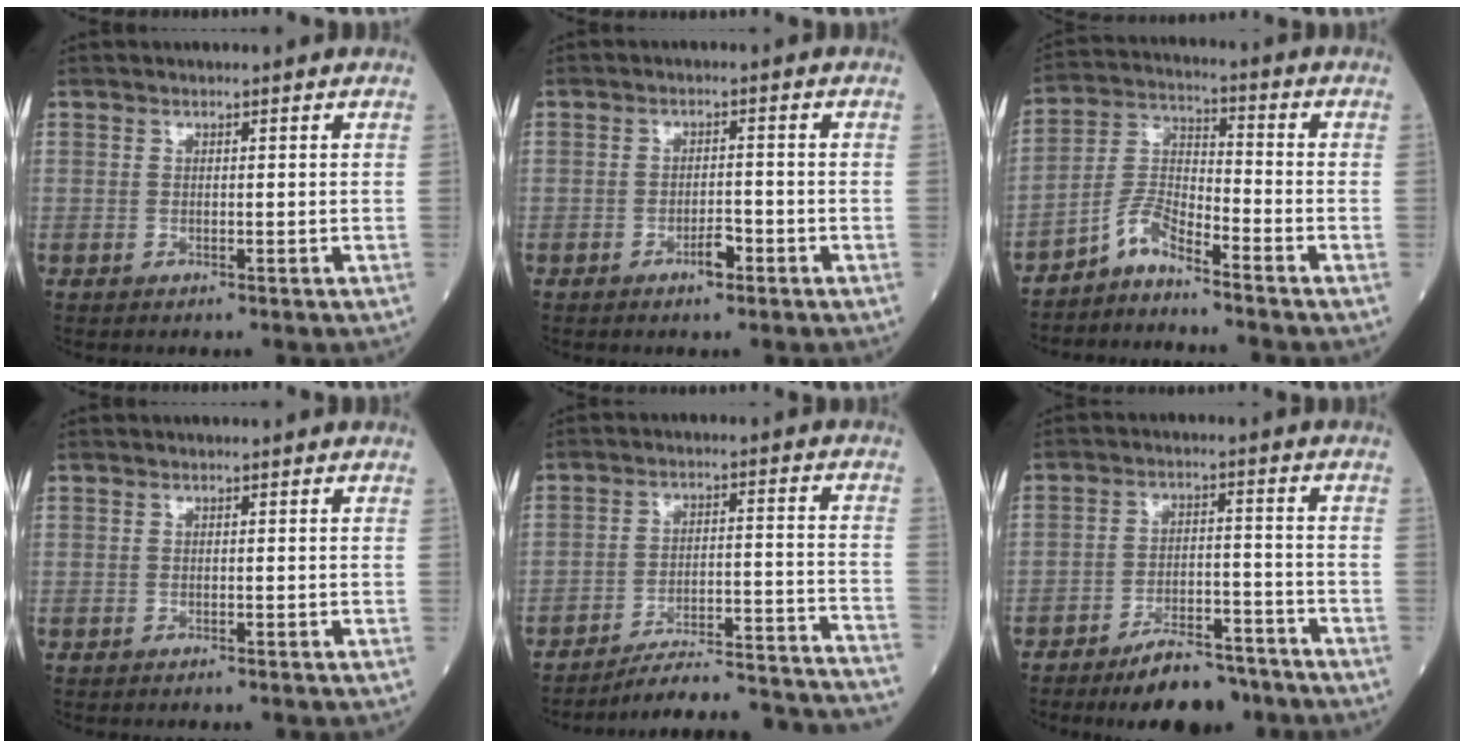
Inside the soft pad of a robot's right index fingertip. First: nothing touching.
{"total": 2.6, "force": [-1.6, 0.7, 1.9], "torque": [-0.029, 0.004, -0.028]}
{"total": 7.2, "force": [-6.0, 1.2, 3.7], "torque": [-0.079, 0.015, -0.117]}
{"total": 1.4, "force": [-1.3, 0.0, 0.6], "torque": [-0.007, 0.000, -0.016]}
{"total": 23.2, "force": [-22.4, -0.7, 6.2], "torque": [-0.044, -0.005, -0.301]}
{"total": 9.0, "force": [-7.2, 3.0, 4.5], "torque": [-0.066, 0.003, -0.120]}